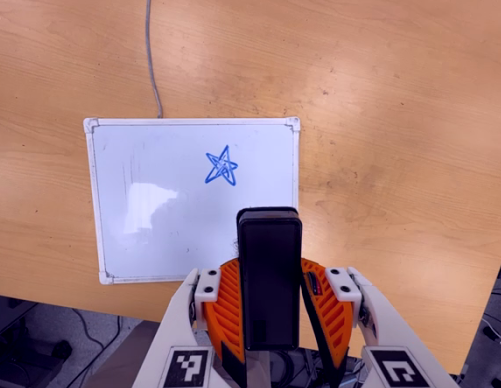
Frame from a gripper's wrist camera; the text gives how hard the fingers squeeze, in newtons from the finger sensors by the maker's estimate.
{"total": 4.3, "left": 3.5, "right": 5.2}